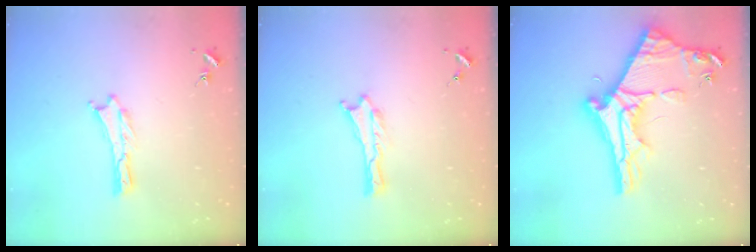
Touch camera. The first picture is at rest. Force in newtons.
{"total": 0.0}
{"total": 11.2, "press": 11.1, "slide": 1.1}